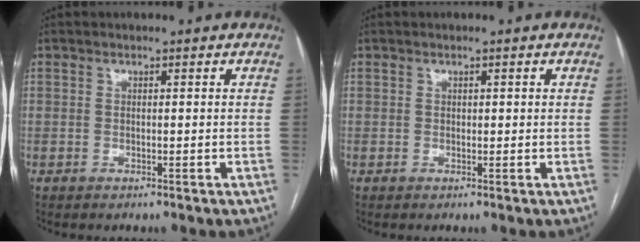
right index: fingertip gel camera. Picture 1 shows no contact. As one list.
[{"total": 0.5, "force": [0.2, 0.3, 0.3], "torque": [-0.003, 0.005, 0.005]}]